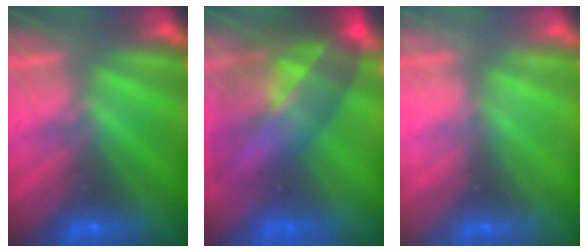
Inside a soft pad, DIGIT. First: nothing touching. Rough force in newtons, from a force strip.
{"total": 7.8}
{"total": 2.0}